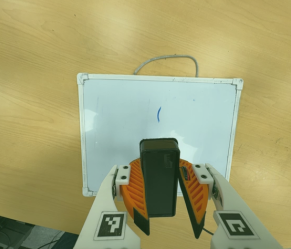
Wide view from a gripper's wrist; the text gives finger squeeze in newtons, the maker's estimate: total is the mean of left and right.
{"total": 9.8, "left": 9.9, "right": 9.8}